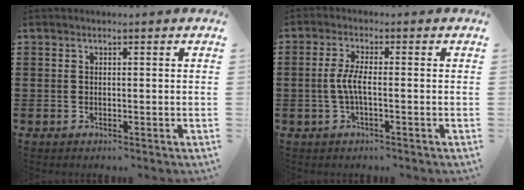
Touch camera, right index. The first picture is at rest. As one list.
[{"total": 3.9, "force": [-0.6, 0.5, 3.8], "torque": [-0.099, -0.010, -0.024]}]